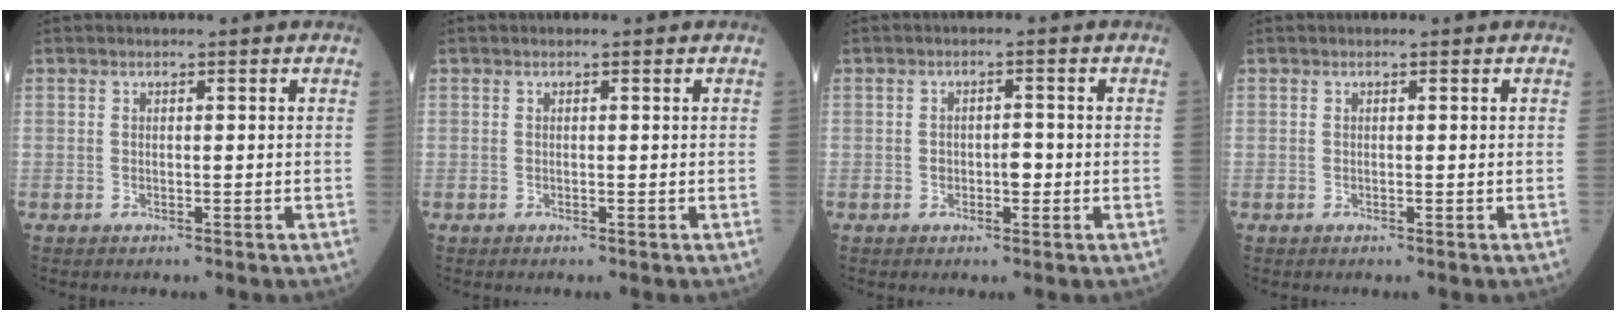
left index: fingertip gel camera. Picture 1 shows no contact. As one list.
[{"total": 0.0}, {"total": 2.2, "force": [-0.6, 1.2, 1.8], "torque": [-0.024, 0.004, -0.009]}, {"total": 0.0}]